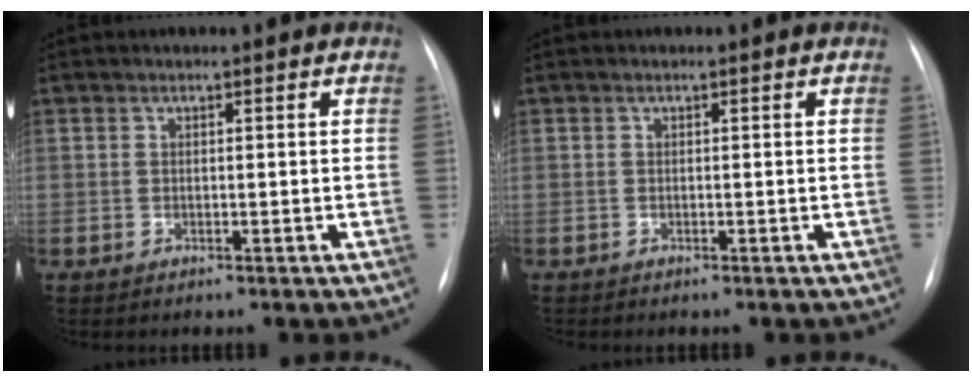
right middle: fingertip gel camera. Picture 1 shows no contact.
{"total": 0.0}